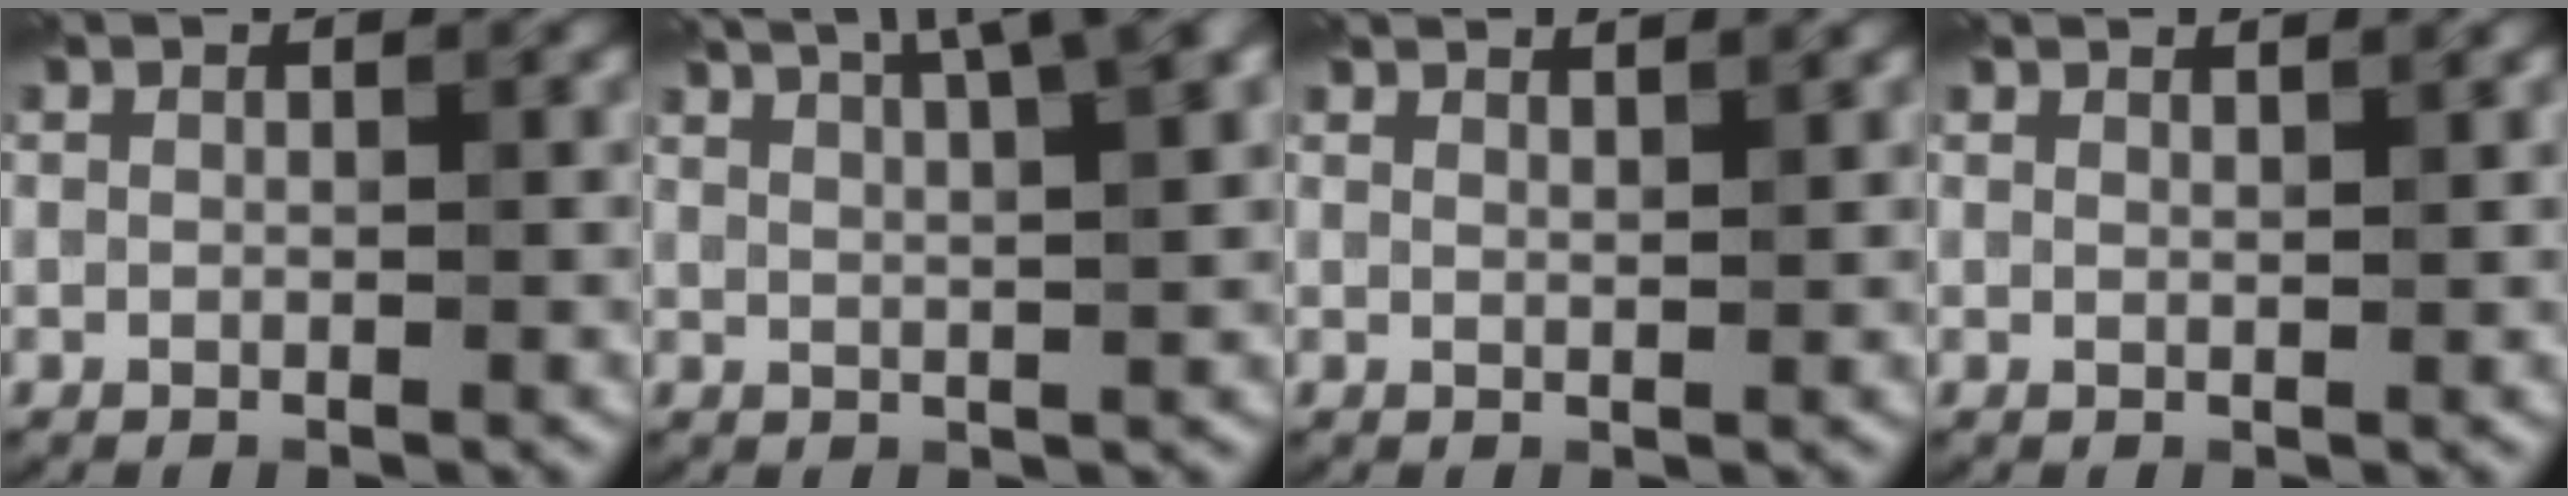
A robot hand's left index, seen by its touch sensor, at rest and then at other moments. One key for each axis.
{"total": 9.3, "fx": 5.9, "fy": 2.8, "fz": 6.7, "tx": -0.067, "ty": 0.046, "tz": 0.051}
{"total": 2.4, "fx": 2.1, "fy": 0.5, "fz": 0.9, "tx": 0.000, "ty": 0.010, "tz": 0.018}
{"total": 1.7, "fx": 1.6, "fy": 0.3, "fz": 0.5, "tx": 0.001, "ty": 0.002, "tz": 0.015}